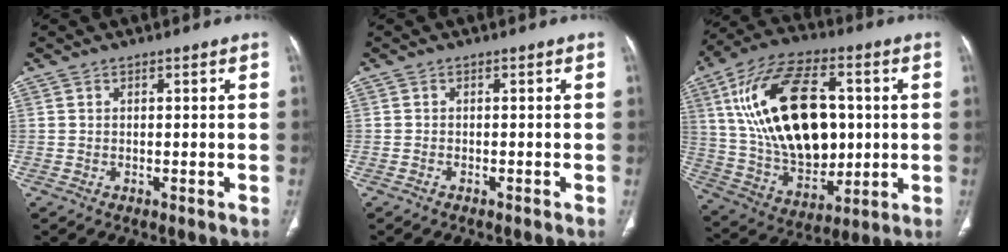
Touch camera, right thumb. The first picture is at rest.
{"total": 0.6, "force": [-0.5, 0.3, 0.2], "torque": [-0.010, 0.004, -0.009]}
{"total": 25.8, "force": [4.2, 15.1, 20.5], "torque": [-0.351, -0.003, 0.081]}